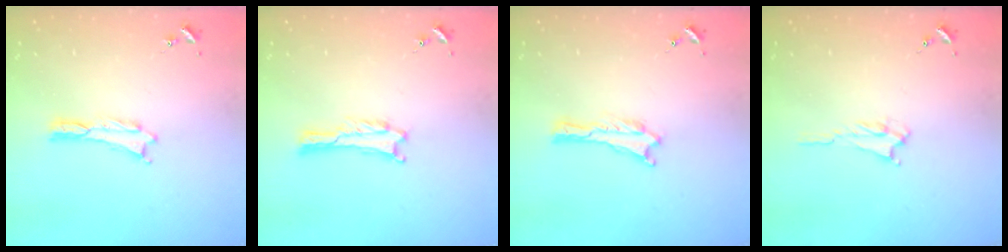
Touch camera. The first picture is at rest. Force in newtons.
{"total": 0.5, "press": 0.5, "slide": 0.1}
{"total": 0.0}
{"total": 1.6, "press": 1.5, "slide": 0.4}